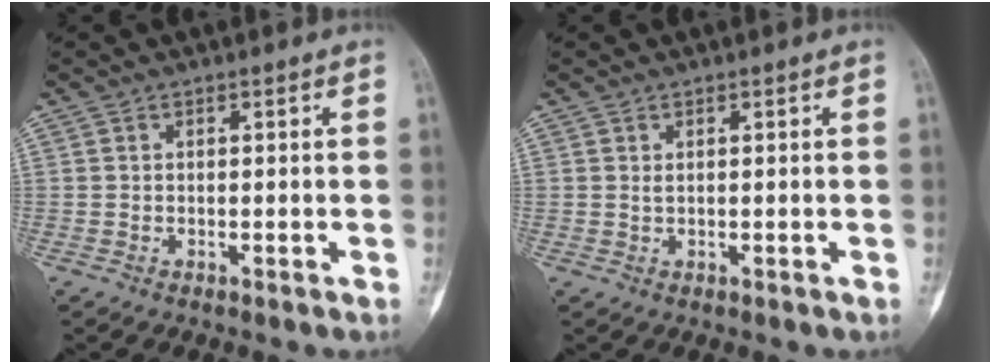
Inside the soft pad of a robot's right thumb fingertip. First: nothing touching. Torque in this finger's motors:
{"motor_torque": [-0.61, -0.16, 0.31, 0.14, 0.00]}